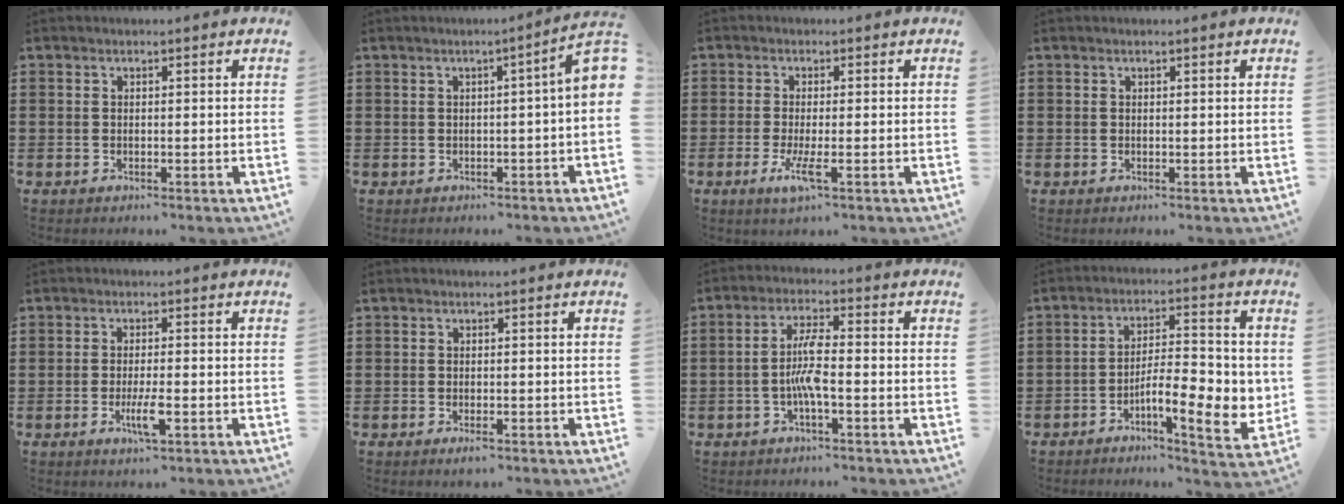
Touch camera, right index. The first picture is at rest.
{"total": 3.0, "force": [0.0, 0.1, 3.0], "torque": [-0.053, 0.000, -0.001]}
{"total": 4.1, "force": [-1.6, 0.4, 3.8], "torque": [-0.082, -0.018, -0.031]}
{"total": 0.0}
{"total": 4.2, "force": [-1.5, 0.7, 3.9], "torque": [-0.078, -0.009, -0.029]}
{"total": 1.1, "force": [-0.7, 0.2, 0.9], "torque": [-0.017, -0.006, -0.010]}
{"total": 5.7, "force": [-1.4, 1.2, 5.4], "torque": [-0.116, 0.000, -0.034]}
{"total": 9.1, "force": [-2.5, 2.7, 8.3], "torque": [-0.122, -0.007, -0.043]}